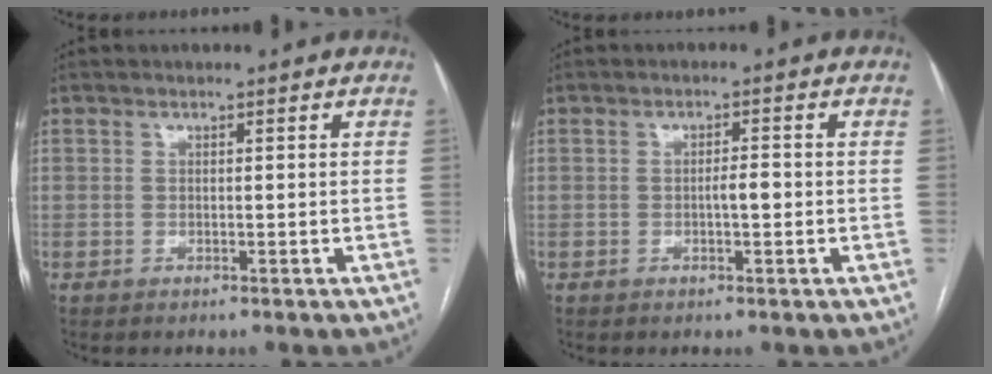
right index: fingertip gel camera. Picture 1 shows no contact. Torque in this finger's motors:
{"motor_torque": [0.53, 0.02, 0.04, 0.03]}